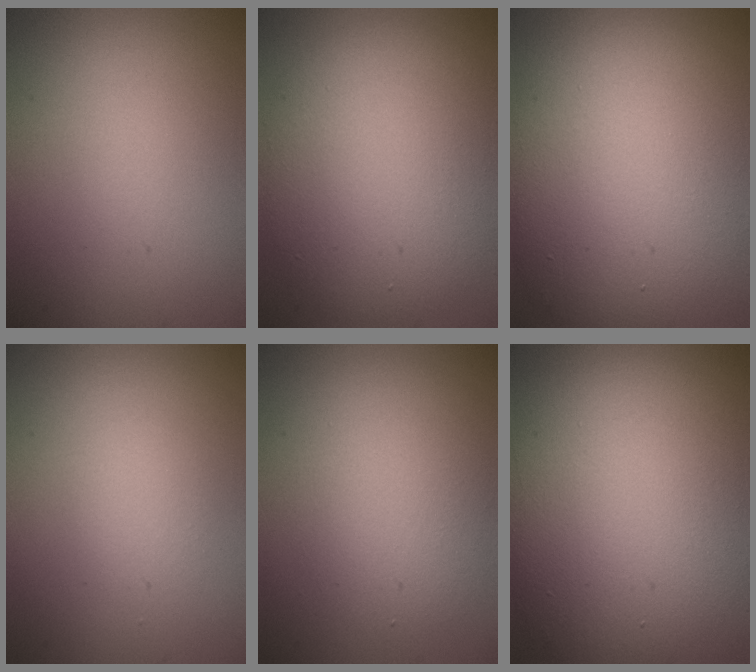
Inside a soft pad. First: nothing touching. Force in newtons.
{"total": 9.0, "press": 8.9, "slide": 0.9}
{"total": 14.0, "press": 14.0, "slide": 0.8}
{"total": 1.1, "press": 1.1, "slide": 0.1}
{"total": 2.0, "press": 2.0, "slide": 0.2}
{"total": 14.5, "press": 14.5, "slide": 1.0}